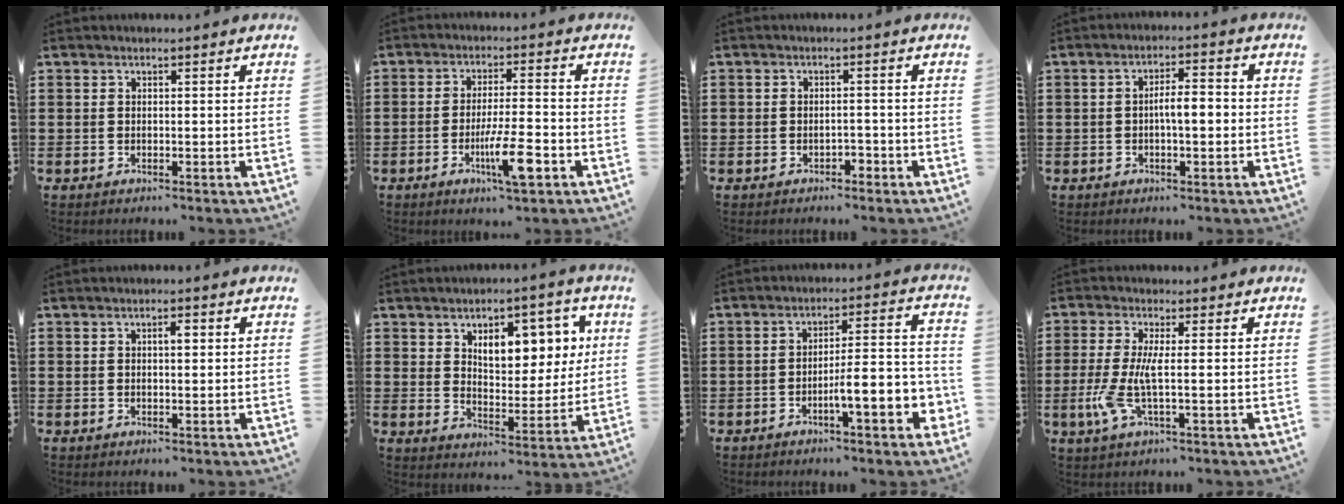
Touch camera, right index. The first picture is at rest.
{"total": 7.5, "force": [-3.3, 1.2, 6.6], "torque": [-0.122, -0.008, -0.058]}
{"total": 1.4, "force": [-1.3, 0.6, -0.1], "torque": [-0.004, 0.002, -0.028]}
{"total": 4.0, "force": [-0.7, 1.0, 3.8], "torque": [-0.067, 0.008, -0.015]}
{"total": 1.5, "force": [0.2, 0.3, 1.4], "torque": [-0.020, 0.000, 0.000]}
{"total": 8.3, "force": [3.6, 4.6, 5.8], "torque": [-0.091, -0.006, 0.055]}
{"total": 8.0, "force": [-3.5, 1.6, 7.0], "torque": [-0.106, -0.008, -0.061]}
{"total": 5.5, "force": [-1.1, 0.6, 5.3], "torque": [-0.130, -0.020, -0.029]}